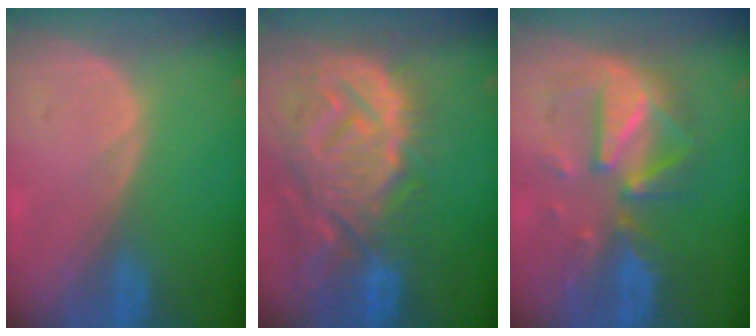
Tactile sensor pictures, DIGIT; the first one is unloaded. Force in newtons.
{"total": 14.3, "press": 12.3, "slide": 7.3}
{"total": 8.8, "press": 8.8, "slide": 0.4}